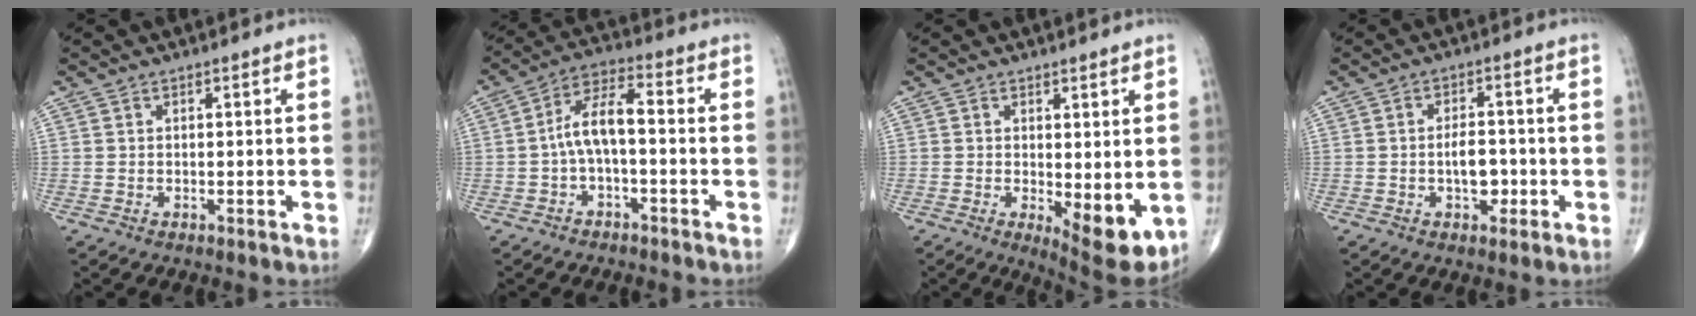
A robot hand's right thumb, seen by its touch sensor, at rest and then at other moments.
{"total": 7.5, "force": [-1.3, 2.7, 6.9], "torque": [-0.133, 0.041, -0.031]}
{"total": 9.1, "force": [-1.3, 3.3, 8.4], "torque": [-0.103, -0.024, -0.008]}
{"total": 5.1, "force": [-1.1, 2.9, 4.1], "torque": [-0.051, 0.014, -0.018]}